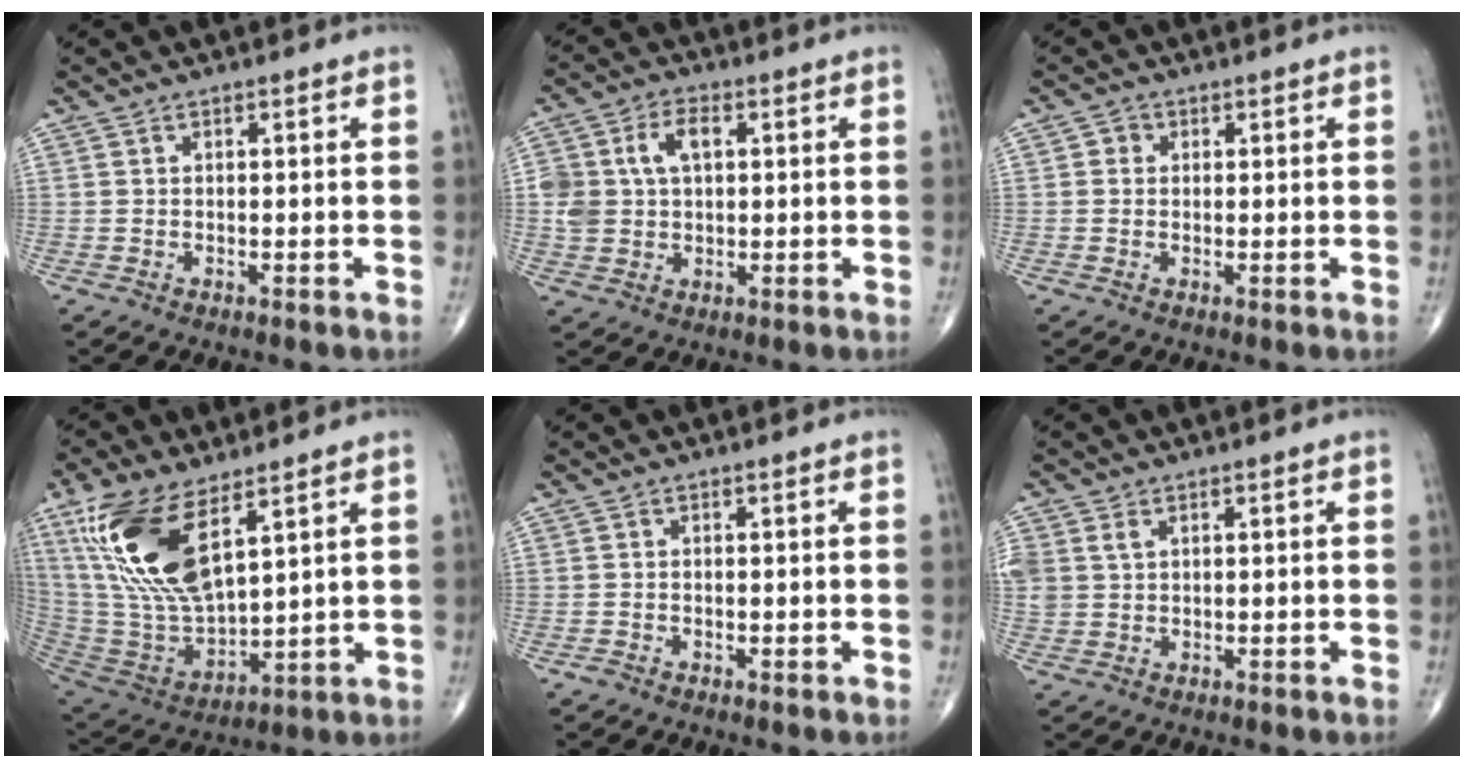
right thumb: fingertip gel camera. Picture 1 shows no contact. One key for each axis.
{"total": 8.6, "fx": 1.7, "fy": 5.7, "fz": 6.2, "tx": -0.111, "ty": 0.014, "tz": 0.034}
{"total": 1.7, "fx": 0.3, "fy": 1.6, "fz": 0.6, "tx": 0.000, "ty": 0.002, "tz": 0.000}
{"total": 19.6, "fx": 9.4, "fy": 8.0, "fz": 15.2, "tx": -0.310, "ty": -0.041, "tz": 0.197}
{"total": 0.6, "fx": -0.3, "fy": 0.5, "fz": 0.3, "tx": -0.007, "ty": -0.001, "tz": -0.010}
{"total": 3.8, "fx": 1.4, "fy": 2.7, "fz": 2.2, "tx": -0.052, "ty": 0.005, "tz": 0.036}